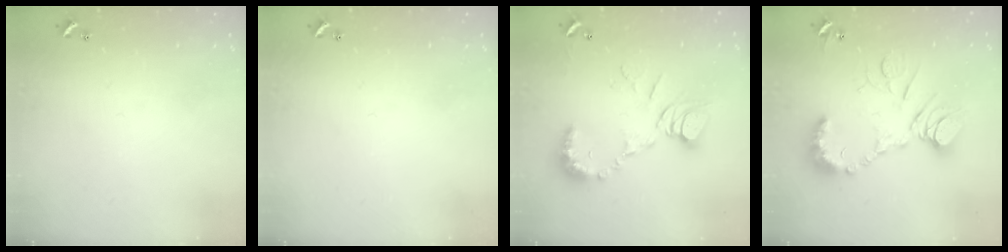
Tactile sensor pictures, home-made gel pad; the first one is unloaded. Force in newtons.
{"total": 0.0}
{"total": 11.6, "press": 11.5, "slide": 1.0}
{"total": 16.1, "press": 16.0, "slide": 1.8}